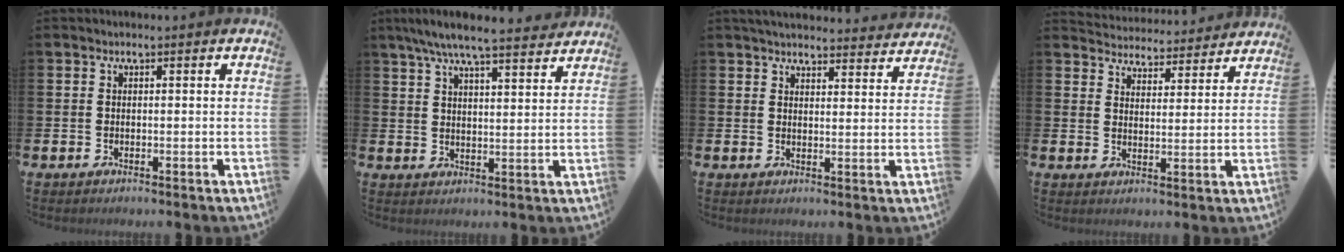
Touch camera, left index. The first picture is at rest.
{"total": 7.4, "force": [6.8, 0.5, 2.8], "torque": [-0.073, -0.030, 0.121]}
{"total": 4.5, "force": [4.4, 0.7, 0.6], "torque": [-0.021, -0.022, 0.080]}
{"total": 4.5, "force": [4.4, 0.8, -0.4], "torque": [-0.007, -0.038, 0.076]}